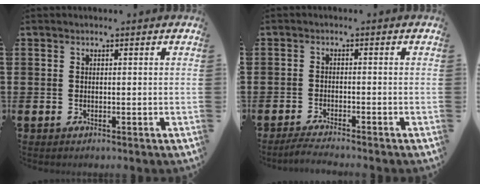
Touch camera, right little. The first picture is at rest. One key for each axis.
{"total": 1.8, "fx": -1.6, "fy": -0.1, "fz": 0.7, "tx": -0.012, "ty": 0.003, "tz": -0.032}